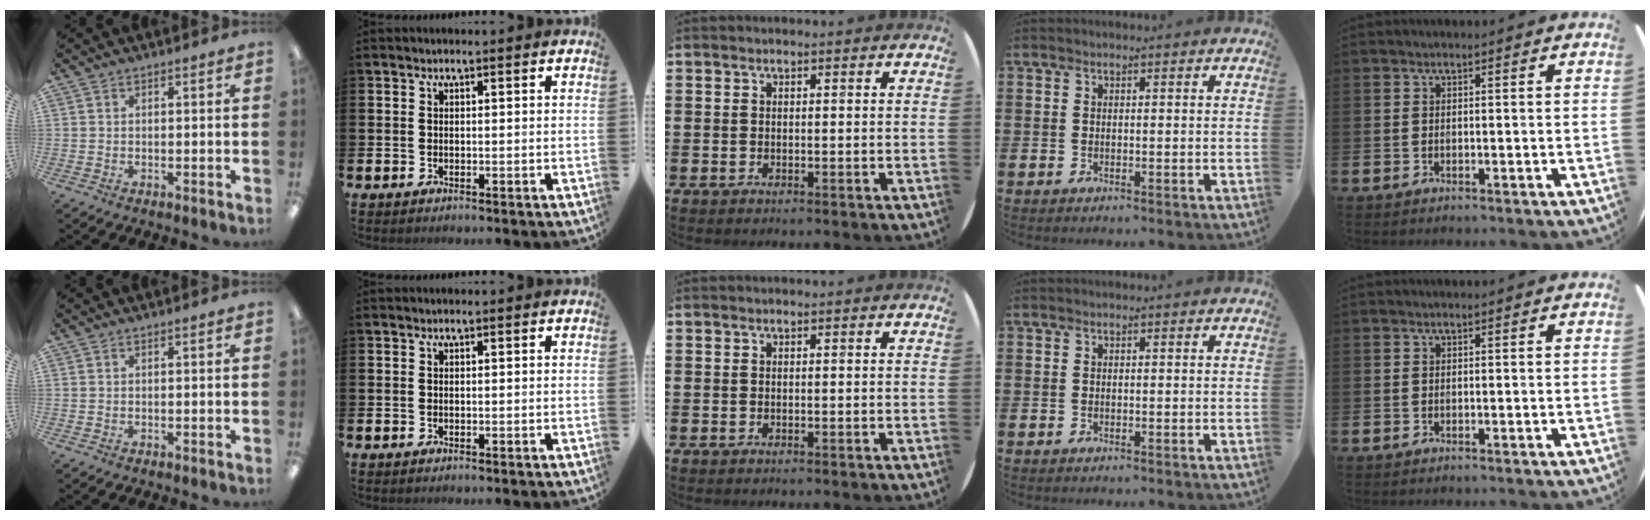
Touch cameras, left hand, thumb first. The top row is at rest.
{}